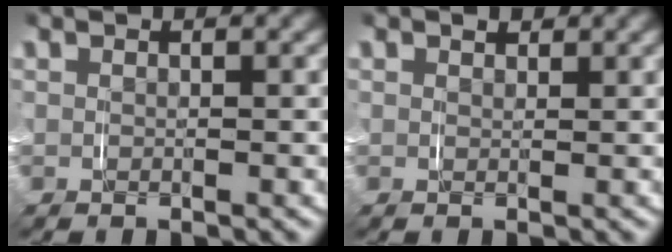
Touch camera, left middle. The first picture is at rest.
{"total": 0.7, "force": [0.5, 0.4, 0.3], "torque": [-0.003, -0.003, 0.010]}